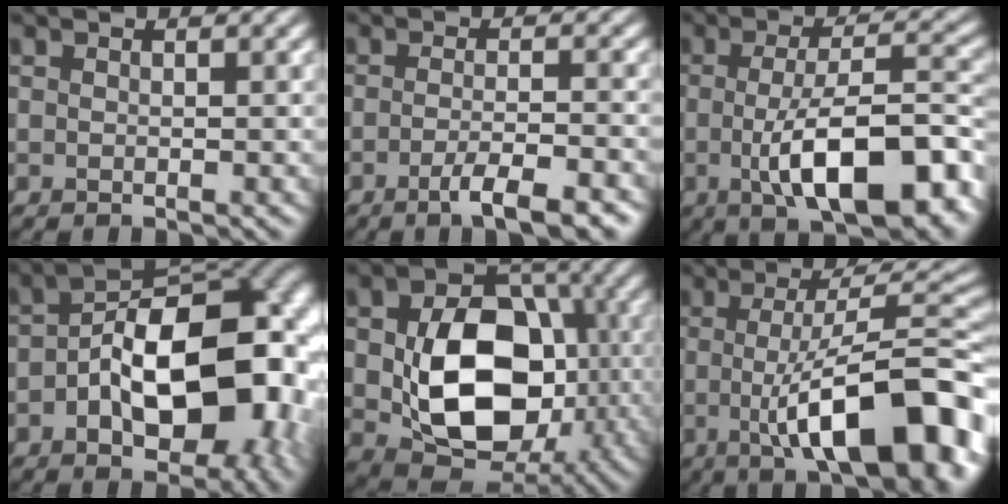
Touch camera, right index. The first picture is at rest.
{"total": 4.7, "force": [-2.6, 1.0, 3.8], "torque": [-0.057, 0.001, -0.044]}
{"total": 11.6, "force": [-3.3, 3.9, 10.5], "torque": [-0.158, -0.006, -0.049]}
{"total": 15.3, "force": [-2.3, 8.7, 12.4], "torque": [-0.147, 0.000, -0.040]}
{"total": 11.9, "force": [-1.2, 8.4, 8.3], "torque": [-0.135, -0.007, -0.014]}
{"total": 13.4, "force": [-2.6, 3.7, 12.6], "torque": [-0.161, 0.004, -0.044]}